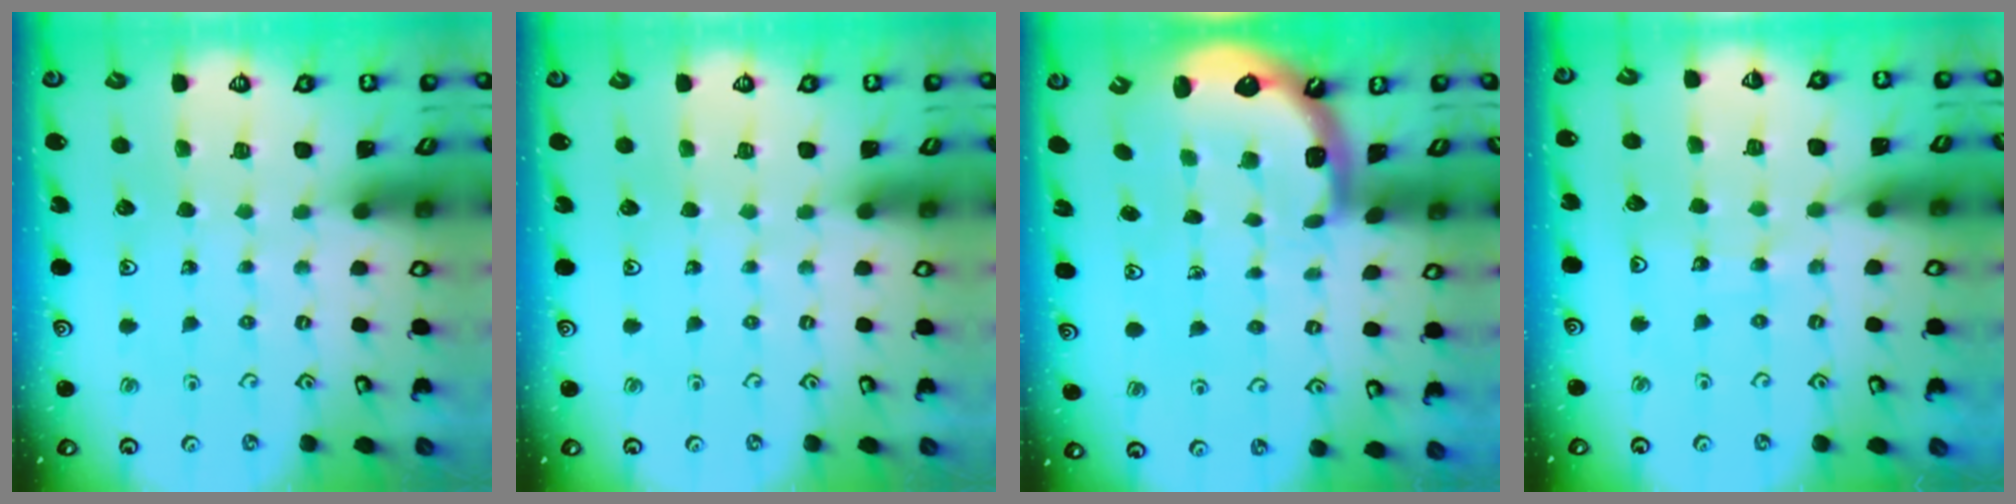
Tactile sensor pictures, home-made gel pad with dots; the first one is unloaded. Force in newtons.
{"total": 0.0}
{"total": 1.7, "press": 1.5, "slide": 0.7}
{"total": 8.1, "press": 8.1, "slide": 1.0}